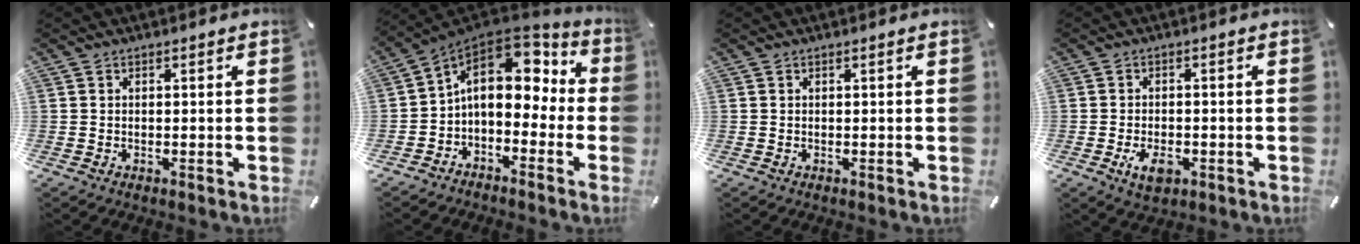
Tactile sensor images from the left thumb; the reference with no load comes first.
{"total": 12.8, "force": [2.6, 8.6, 9.1], "torque": [-0.161, -0.019, 0.041]}
{"total": 0.0}
{"total": 5.0, "force": [-1.9, 3.0, 3.5], "torque": [-0.068, 0.000, -0.037]}